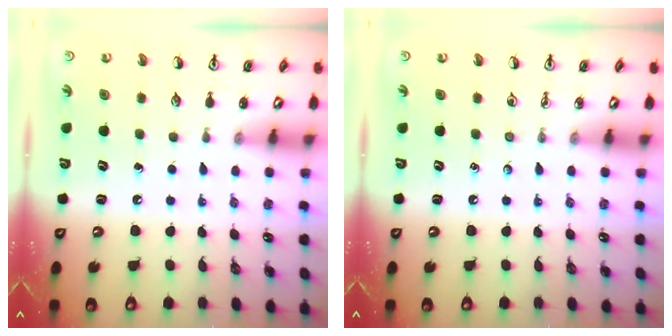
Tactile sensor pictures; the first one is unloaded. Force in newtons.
{"total": 0.0}